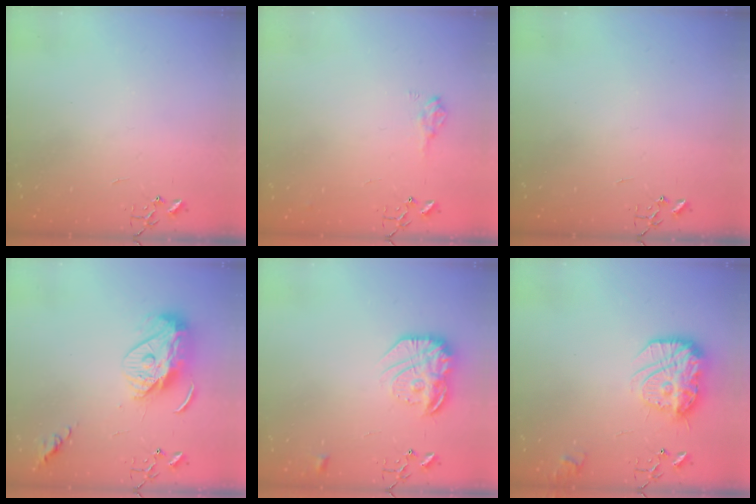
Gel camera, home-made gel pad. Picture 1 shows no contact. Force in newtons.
{"total": 8.8, "press": 8.7, "slide": 1.0}
{"total": 0.0}
{"total": 12.3, "press": 12.2, "slide": 1.1}
{"total": 18.3, "press": 18.2, "slide": 1.3}
{"total": 16.5, "press": 16.5, "slide": 1.4}